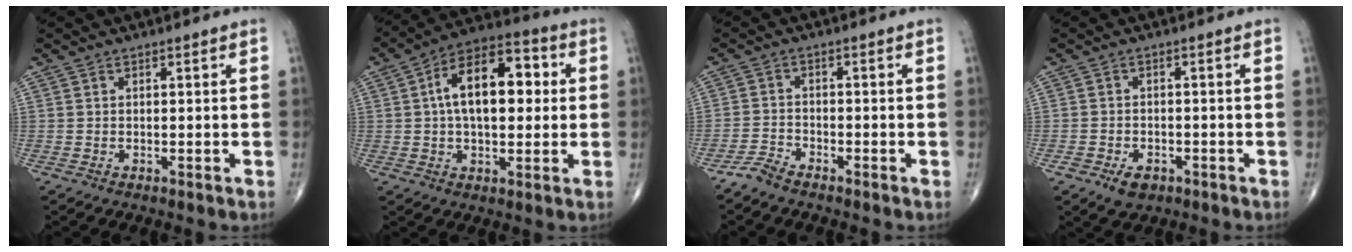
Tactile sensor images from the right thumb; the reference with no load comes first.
{"total": 15.9, "force": [2.2, 8.7, 13.1], "torque": [-0.190, 0.028, 0.028]}
{"total": 3.0, "force": [-2.8, 0.7, 0.9], "torque": [-0.022, 0.006, -0.060]}
{"total": 4.1, "force": [-2.2, 2.7, 2.1], "torque": [-0.030, 0.007, -0.032]}